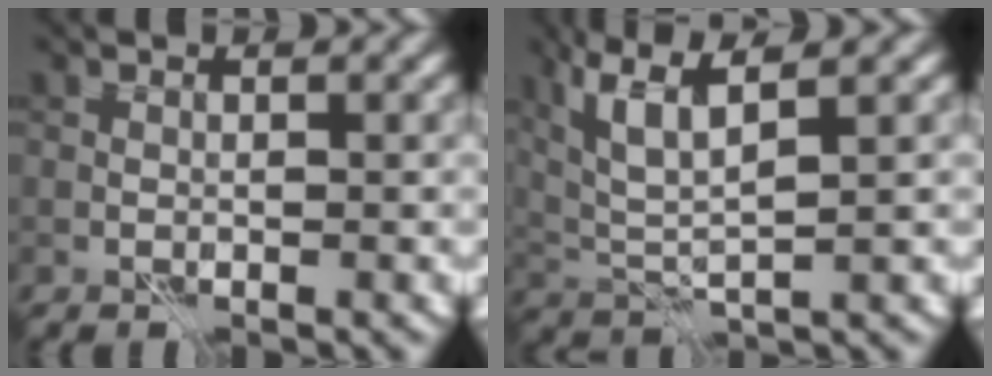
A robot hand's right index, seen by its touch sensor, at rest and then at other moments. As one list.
[{"total": 5.8, "force": [2.6, 1.5, 5.0], "torque": [-0.113, 0.005, 0.058]}]